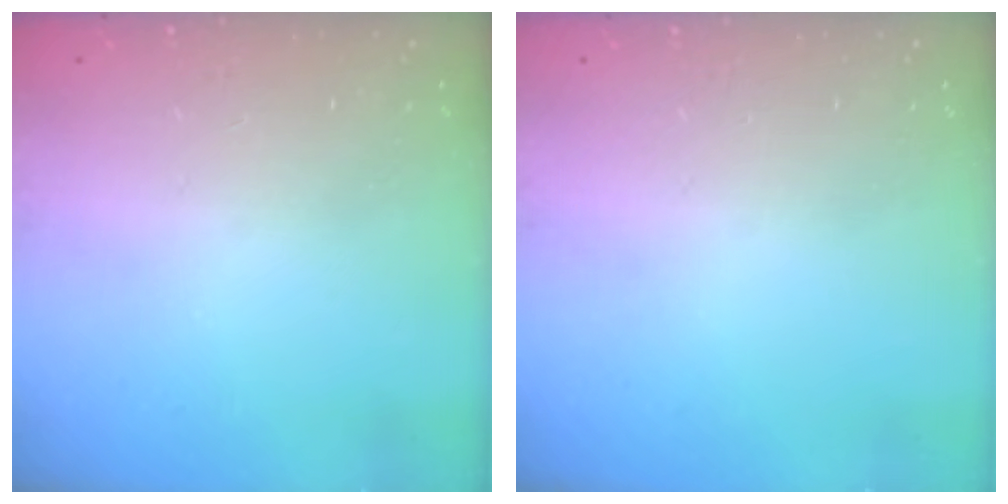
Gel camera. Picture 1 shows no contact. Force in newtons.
{"total": 0.0}